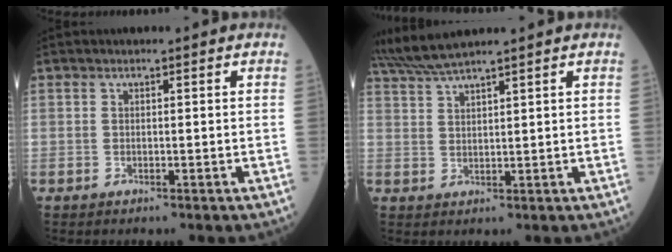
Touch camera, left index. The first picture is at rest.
{"total": 5.7, "force": [5.1, -1.1, 2.4], "torque": [-0.059, 0.017, 0.105]}